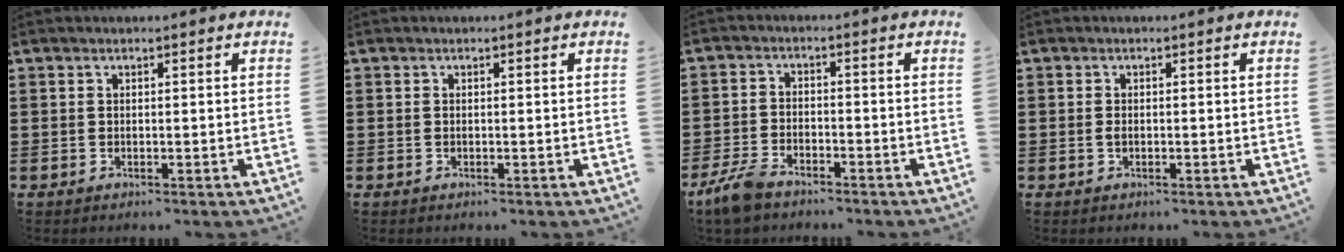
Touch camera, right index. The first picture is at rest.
{"total": 0.0}
{"total": 3.9, "force": [-3.2, 1.2, 1.9], "torque": [-0.053, 0.000, -0.065]}
{"total": 0.7, "force": [-0.1, 0.3, 0.6], "torque": [-0.015, -0.003, -0.001]}